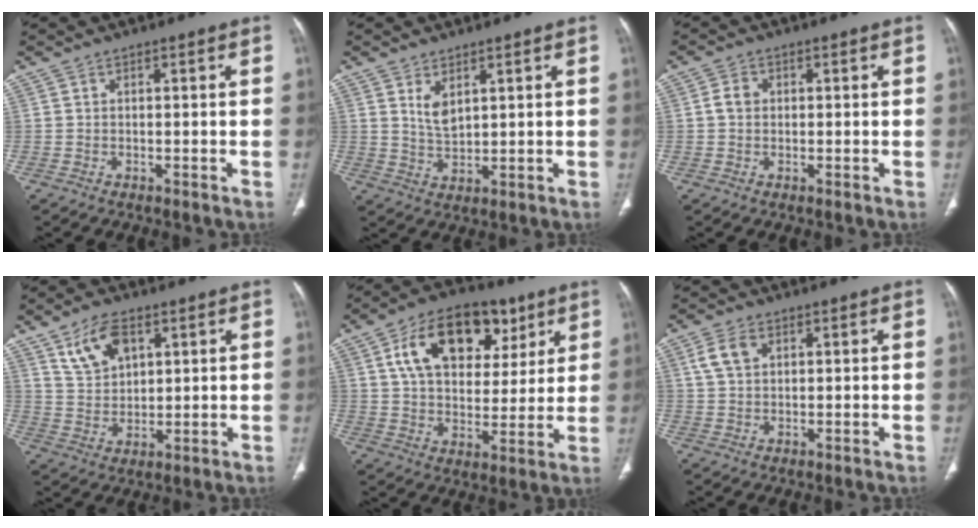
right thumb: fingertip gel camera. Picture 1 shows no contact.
{"total": 4.2, "force": [2.0, 2.2, 2.9], "torque": [-0.046, -0.018, 0.046]}
{"total": 2.6, "force": [0.2, 2.1, 1.4], "torque": [-0.021, 0.006, 0.000]}
{"total": 8.7, "force": [4.4, 5.1, 5.4], "torque": [-0.081, -0.018, 0.089]}
{"total": 19.2, "force": [8.2, 12.1, 12.4], "torque": [-0.163, -0.007, 0.131]}
{"total": 4.5, "force": [1.7, 3.1, 2.9], "torque": [-0.056, 0.005, 0.034]}